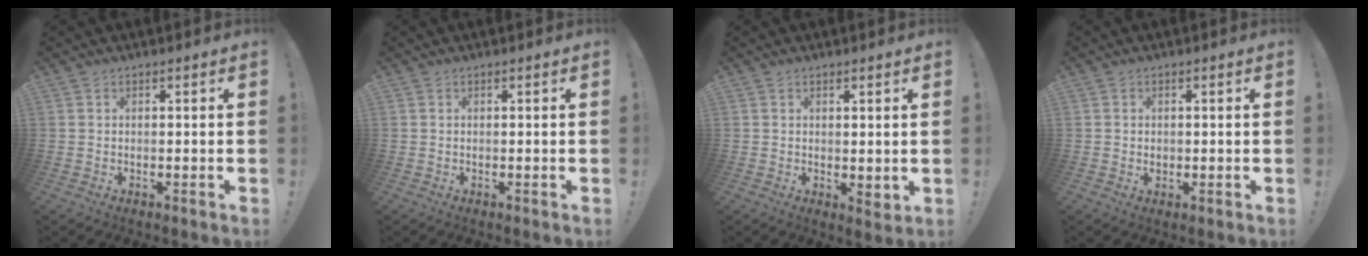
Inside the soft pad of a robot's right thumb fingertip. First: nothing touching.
{"total": 0.0}
{"total": 2.3, "force": [1.2, 1.1, 1.6], "torque": [-0.013, -0.012, 0.022]}
{"total": 1.1, "force": [0.1, 1.0, 0.3], "torque": [-0.006, 0.003, 0.002]}